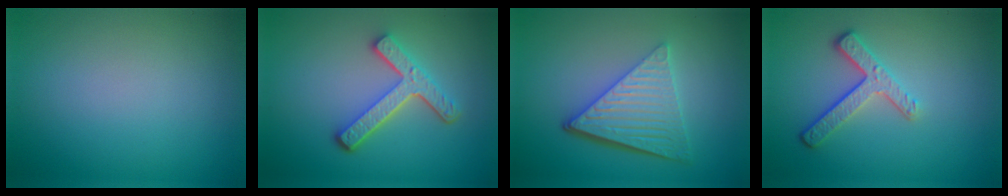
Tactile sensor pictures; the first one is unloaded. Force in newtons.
{"total": 4.5, "press": 3.4, "slide": 2.8}
{"total": 6.3, "press": 4.2, "slide": 4.6}
{"total": 3.4, "press": 2.7, "slide": 2.2}